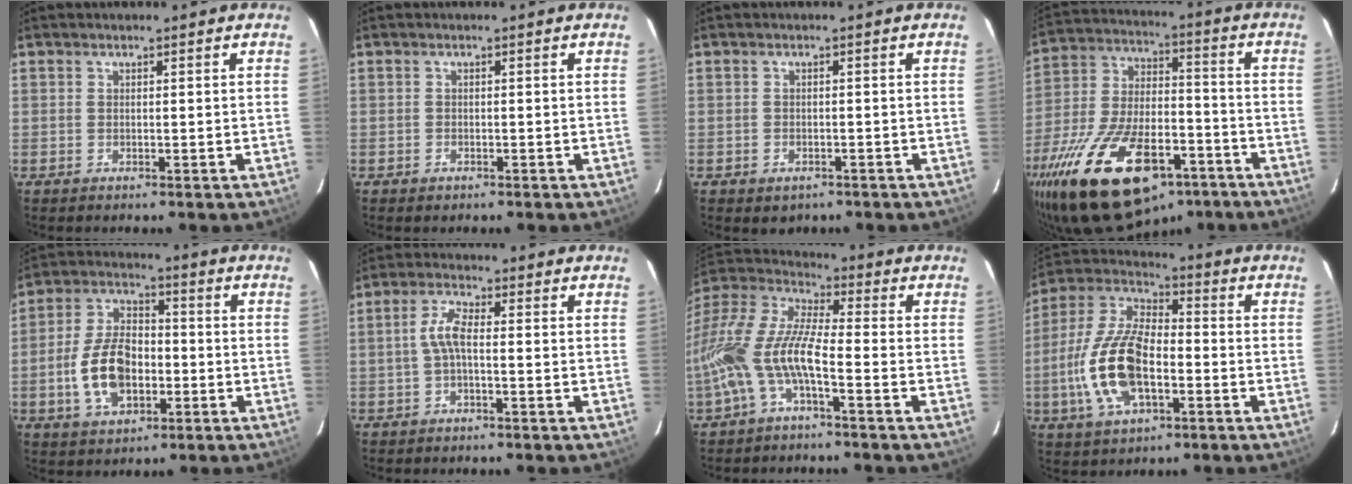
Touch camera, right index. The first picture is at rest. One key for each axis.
{"total": 0.9, "fx": -0.6, "fy": 0.6, "fz": 0.2, "tx": -0.003, "ty": 0.002, "tz": -0.009}
{"total": 2.7, "fx": -1.5, "fy": 2.1, "fz": 1.0, "tx": -0.023, "ty": -0.001, "tz": -0.014}
{"total": 29.0, "fx": -17.6, "fy": 13.5, "fz": 18.6, "tx": -0.367, "ty": -0.018, "tz": -0.275}
{"total": 12.5, "fx": -3.2, "fy": 7.4, "fz": 9.5, "tx": -0.195, "ty": 0.016, "tz": -0.051}
{"total": 3.8, "fx": -0.8, "fy": 1.0, "fz": 3.6, "tx": -0.079, "ty": 0.012, "tz": -0.017}
{"total": 15.4, "fx": -5.3, "fy": 4.4, "fz": 13.8, "tx": -0.286, "ty": -0.004, "tz": -0.113}
{"total": 16.4, "fx": -4.3, "fy": 7.6, "fz": 13.8, "tx": -0.300, "ty": 0.001, "tz": -0.083}